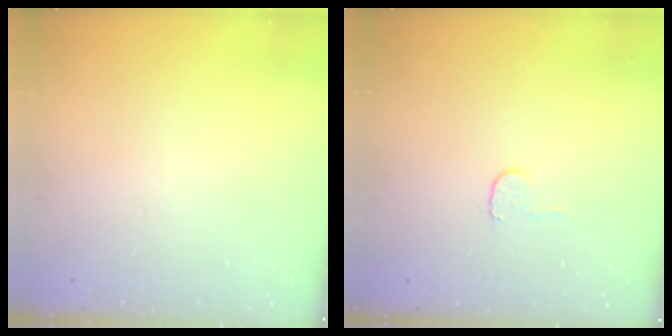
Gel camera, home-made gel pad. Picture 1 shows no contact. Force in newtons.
{"total": 4.0, "press": 4.0, "slide": 0.4}